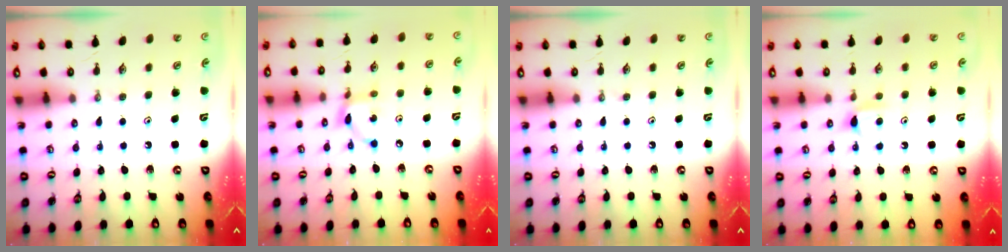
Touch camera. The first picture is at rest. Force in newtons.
{"total": 5.5, "press": 5.5, "slide": 0.1}
{"total": 0.0}
{"total": 6.0, "press": 6.0, "slide": 0.8}